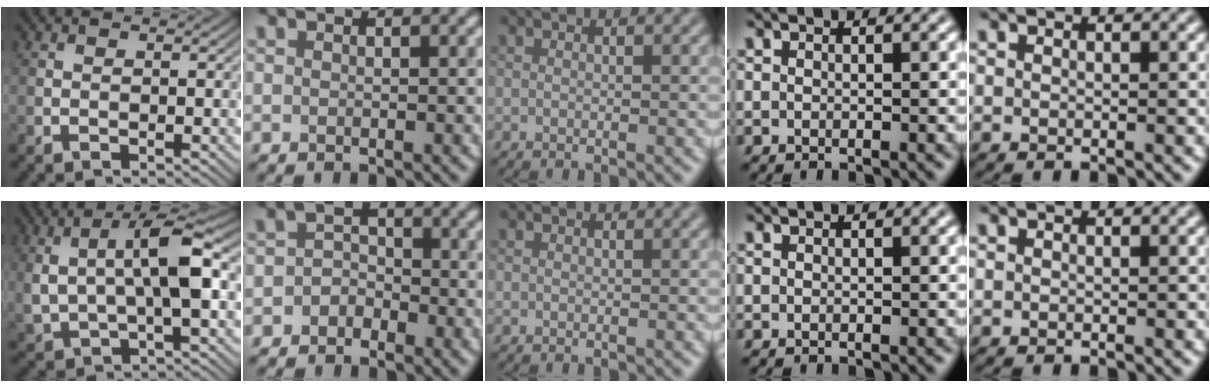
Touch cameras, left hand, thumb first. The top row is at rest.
{"thumb": {"total": 9.9, "force": [1.6, 3.9, 8.9], "torque": [-0.180, 0.003, 0.029]}, "index": {"total": 1.6, "force": [-1.3, 0.9, 0.4], "torque": [-0.004, 0.004, -0.024]}}